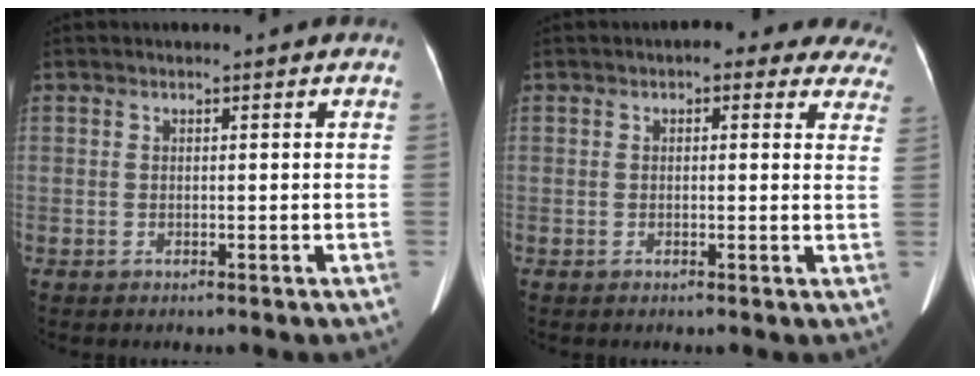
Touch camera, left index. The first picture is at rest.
{"total": 10.6, "force": [8.7, 4.3, 4.2], "torque": [-0.010, 0.005, 0.068]}